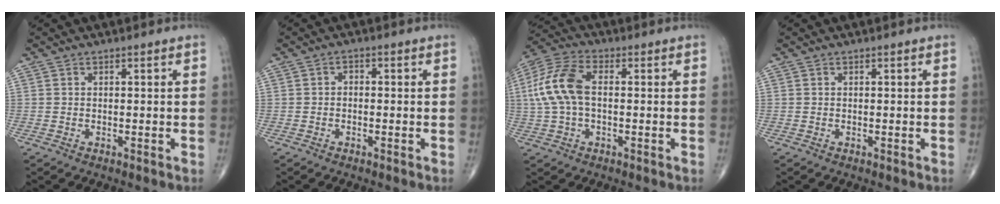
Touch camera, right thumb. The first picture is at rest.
{"total": 1.5, "force": [-0.3, 1.1, 1.0], "torque": [-0.004, 0.009, -0.013]}
{"total": 11.4, "force": [0.6, 6.3, 9.4], "torque": [-0.214, 0.027, 0.007]}
{"total": 0.0}